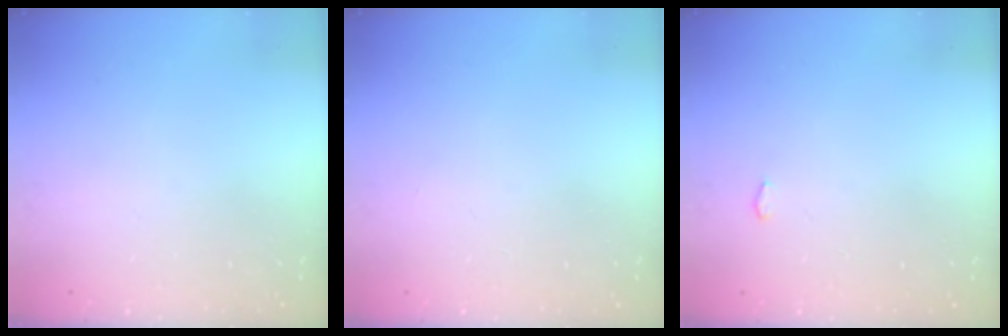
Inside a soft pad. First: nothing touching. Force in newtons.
{"total": 3.3, "press": 2.4, "slide": 2.2}
{"total": 2.6, "press": 2.2, "slide": 1.3}